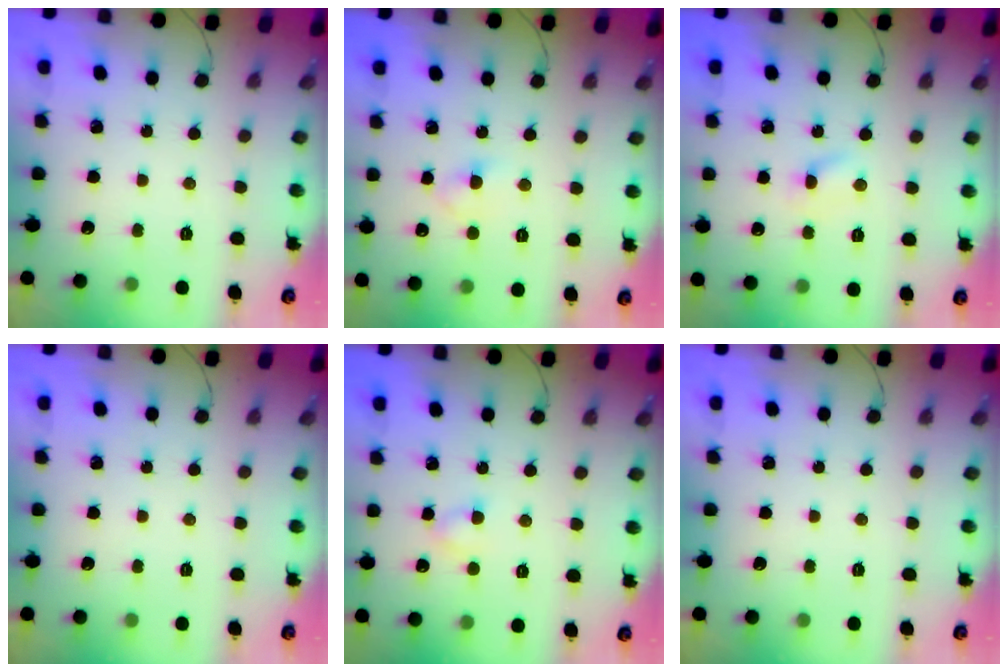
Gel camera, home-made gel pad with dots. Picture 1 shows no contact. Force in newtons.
{"total": 3.0, "press": 2.8, "slide": 1.3}
{"total": 3.7, "press": 3.5, "slide": 1.1}
{"total": 0.0}
{"total": 2.6, "press": 2.5, "slide": 0.8}
{"total": 0.0}